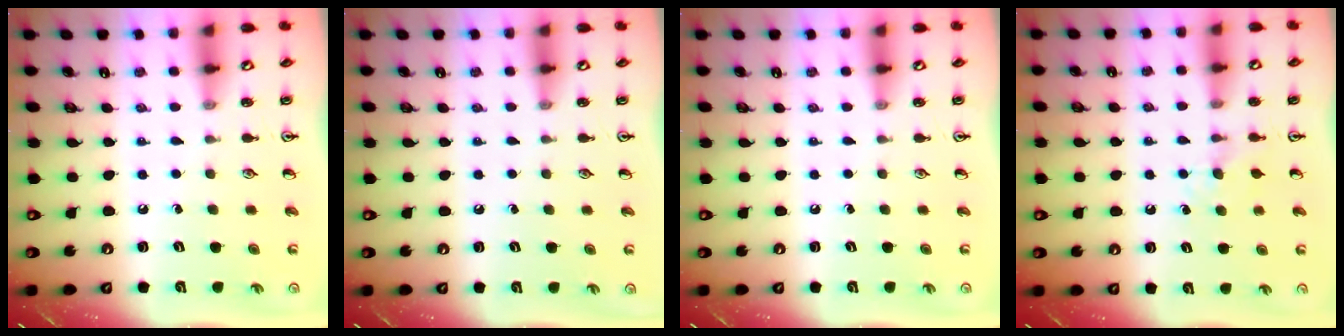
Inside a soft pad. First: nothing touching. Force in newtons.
{"total": 0.0}
{"total": 0.0}
{"total": 3.9, "press": 3.8, "slide": 0.6}